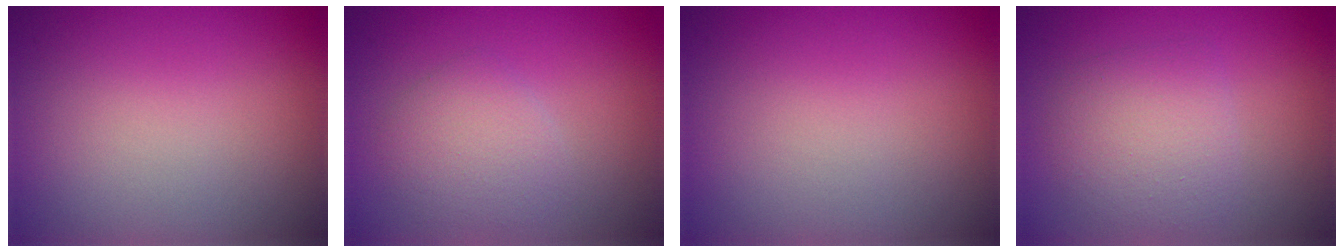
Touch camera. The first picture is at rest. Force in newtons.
{"total": 2.8, "press": 2.8, "slide": 0.1}
{"total": 0.0}
{"total": 3.5, "press": 3.5, "slide": 0.1}